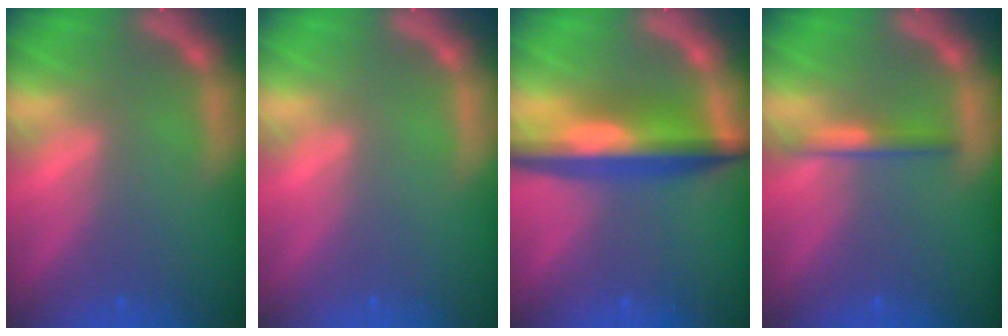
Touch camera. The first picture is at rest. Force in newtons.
{"total": 0.0}
{"total": 7.4}
{"total": 1.9}